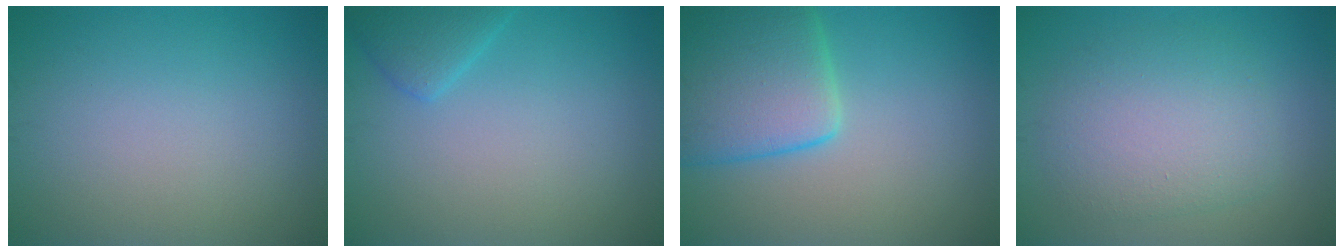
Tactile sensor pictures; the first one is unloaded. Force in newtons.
{"total": 2.2, "press": 2.2, "slide": 0.1}
{"total": 7.8, "press": 7.8, "slide": 0.5}
{"total": 5.5, "press": 5.5, "slide": 0.2}